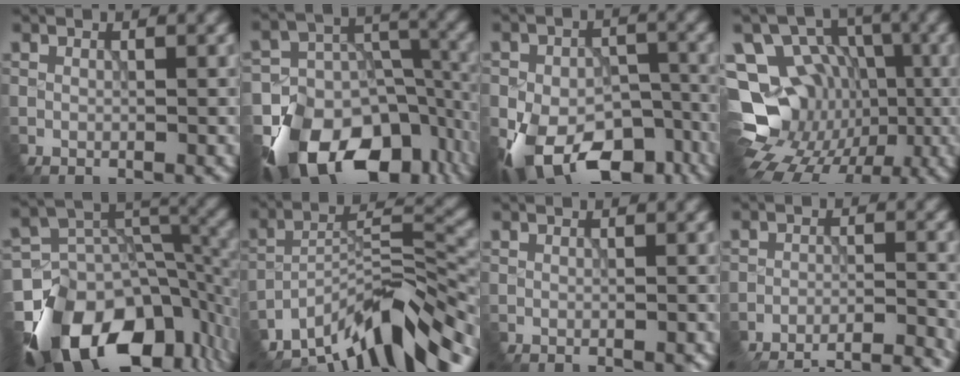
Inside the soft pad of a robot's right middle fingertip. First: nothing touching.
{"total": 14.2, "force": [-8.8, 9.5, 5.7], "torque": [-0.138, -0.024, -0.110]}
{"total": 13.1, "force": [-8.9, 6.9, 6.7], "torque": [-0.145, -0.042, -0.109]}
{"total": 12.3, "force": [-4.0, 10.8, 4.4], "torque": [-0.110, -0.004, -0.062]}
{"total": 15.1, "force": [-9.2, 9.5, 7.2], "torque": [-0.163, -0.036, -0.117]}
{"total": 10.8, "force": [-9.3, 1.6, 5.3], "torque": [-0.102, 0.016, -0.151]}
{"total": 1.1, "force": [-0.5, 0.3, 0.9], "torque": [0.002, 0.007, 0.007]}
{"total": 14.7, "force": [-14.3, 2.3, 2.5], "torque": [-0.012, 0.017, -0.144]}